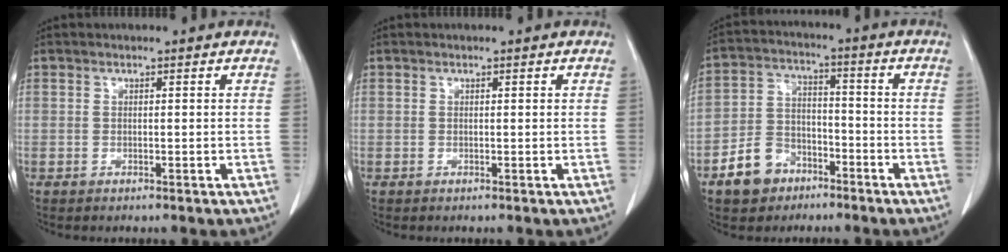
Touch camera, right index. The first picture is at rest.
{"total": 0.0}
{"total": 8.4, "force": [-5.2, 5.9, 3.0], "torque": [-0.068, 0.018, -0.089]}